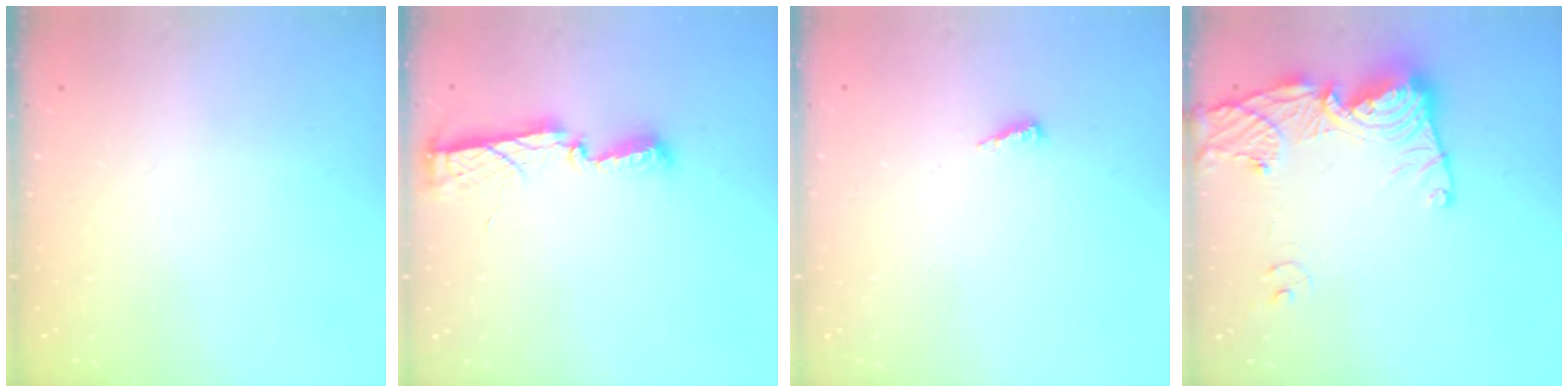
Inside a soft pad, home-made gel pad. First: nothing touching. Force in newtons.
{"total": 8.1, "press": 8.0, "slide": 0.5}
{"total": 2.5, "press": 2.5, "slide": 0.2}
{"total": 14.9, "press": 14.8, "slide": 1.7}